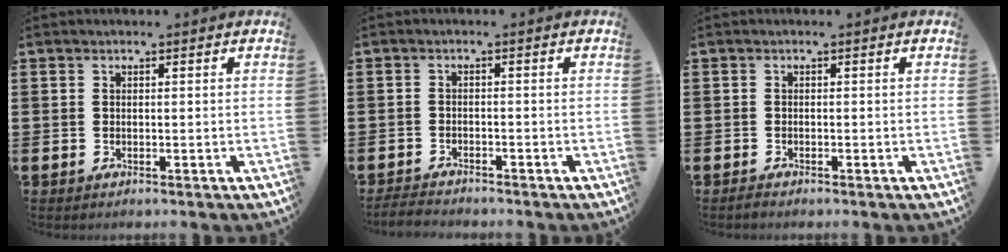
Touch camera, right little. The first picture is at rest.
{"total": 1.8, "force": [-1.8, 0.1, 0.1], "torque": [-0.005, 0.003, -0.038]}
{"total": 0.5, "force": [-0.5, 0.1, 0.2], "torque": [-0.005, -0.001, -0.010]}